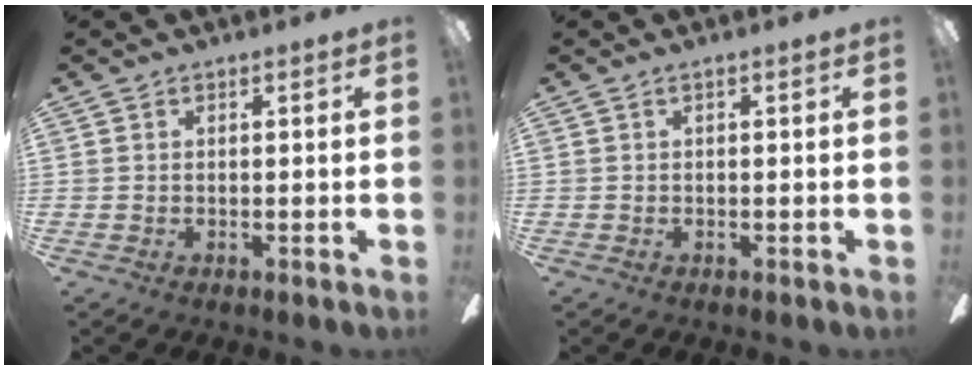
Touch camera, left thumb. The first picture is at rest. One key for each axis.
{"total": 0.0}